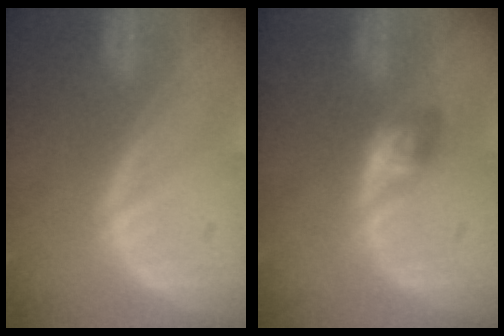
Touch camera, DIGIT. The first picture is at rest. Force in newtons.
{"total": 2.9, "press": 2.7, "slide": 1.0}